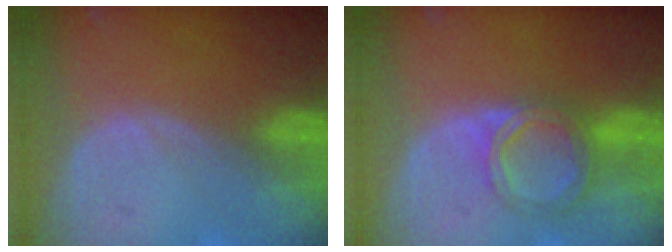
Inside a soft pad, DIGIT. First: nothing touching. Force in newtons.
{"total": 6.1, "press": 5.4, "slide": 3.0}